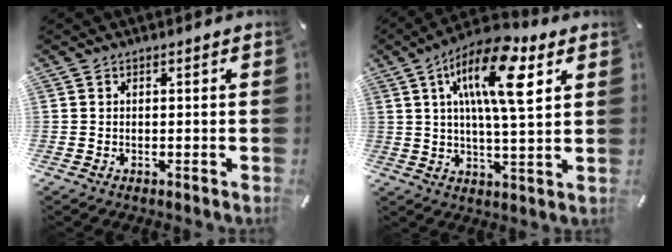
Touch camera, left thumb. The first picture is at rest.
{"total": 15.9, "force": [6.8, 4.9, 13.5], "torque": [-0.239, -0.015, 0.109]}